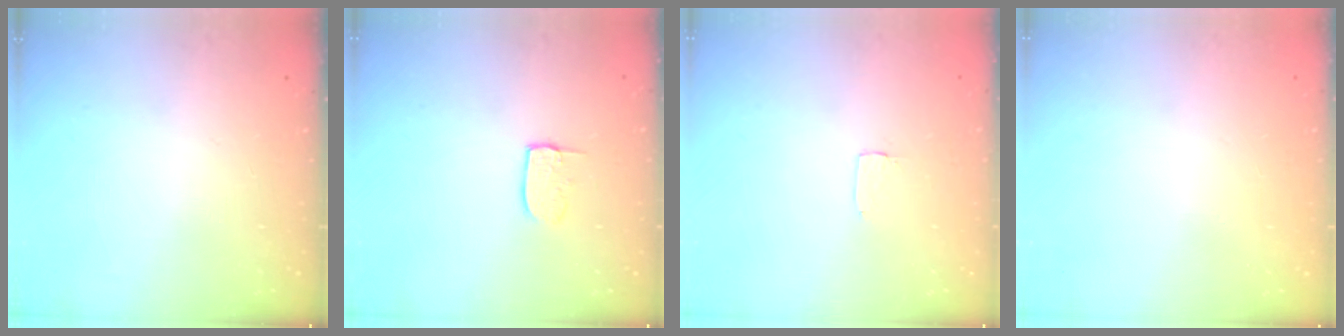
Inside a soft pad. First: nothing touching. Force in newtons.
{"total": 5.4, "press": 5.4, "slide": 0.3}
{"total": 1.7, "press": 1.7, "slide": 0.1}
{"total": 0.0}